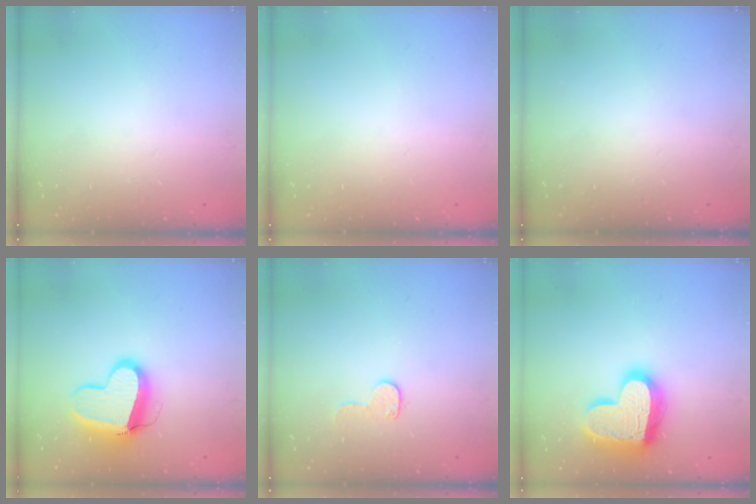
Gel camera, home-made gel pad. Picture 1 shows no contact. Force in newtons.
{"total": 0.0}
{"total": 0.0}
{"total": 15.6, "press": 15.5, "slide": 1.5}
{"total": 8.4, "press": 8.4, "slide": 0.5}
{"total": 20.2, "press": 20.1, "slide": 1.7}